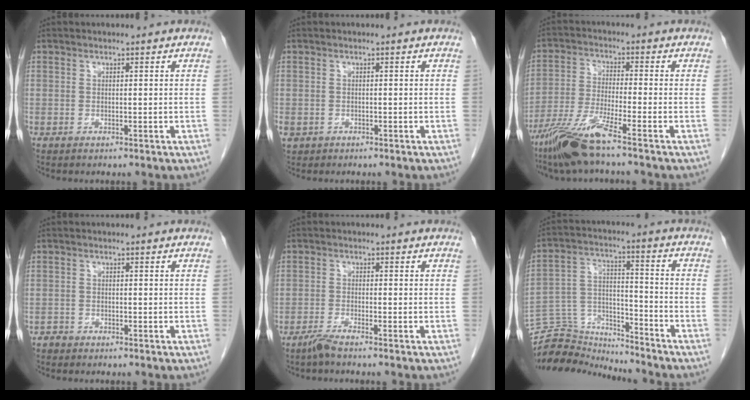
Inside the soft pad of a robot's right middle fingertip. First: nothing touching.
{"total": 1.9, "force": [-0.9, 1.5, 0.5], "torque": [-0.012, 0.001, -0.012]}
{"total": 9.0, "force": [-6.4, -0.6, 6.2], "torque": [-0.131, -0.031, -0.126]}
{"total": 1.1, "force": [-1.0, 0.5, -0.1], "torque": [0.000, 0.002, -0.020]}
{"total": 2.3, "force": [-1.9, -0.3, 1.1], "torque": [-0.033, -0.006, -0.042]}
{"total": 11.0, "force": [-10.9, 1.3, -0.8], "torque": [0.012, 0.045, -0.199]}